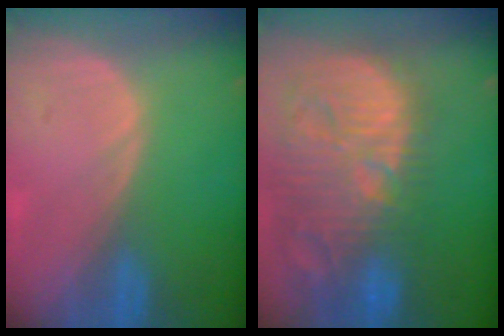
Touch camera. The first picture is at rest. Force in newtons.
{"total": 15.3, "press": 13.3, "slide": 7.5}